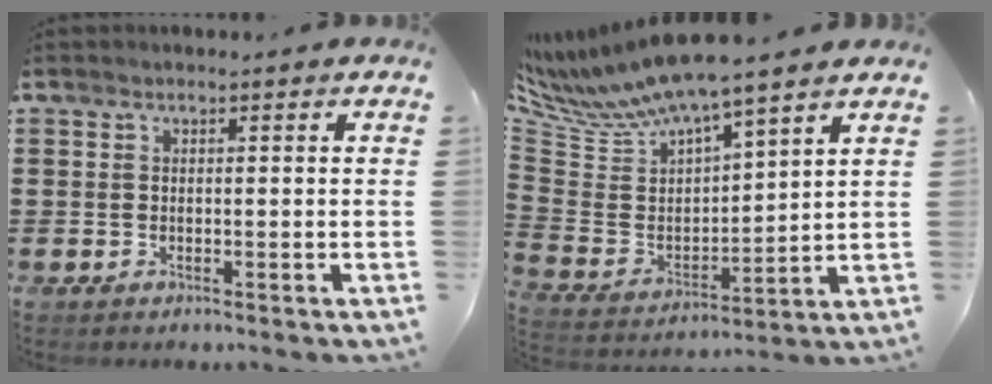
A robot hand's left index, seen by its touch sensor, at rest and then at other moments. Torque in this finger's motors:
{"motor_torque": [0.02, -1.10, 0.35, 0.21]}